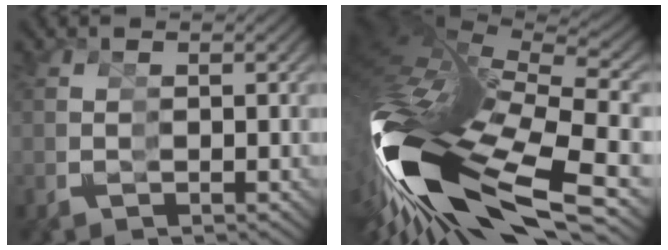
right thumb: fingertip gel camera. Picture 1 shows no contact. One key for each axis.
{"total": 22.8, "fx": -3.9, "fy": 12.5, "fz": 18.6, "tx": -0.393, "ty": -0.049, "tz": -0.044}